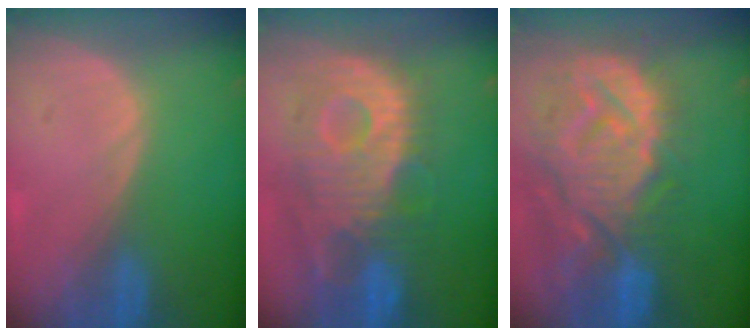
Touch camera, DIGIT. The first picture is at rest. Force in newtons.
{"total": 11.8, "press": 10.6, "slide": 5.2}
{"total": 14.2, "press": 12.3, "slide": 7.1}